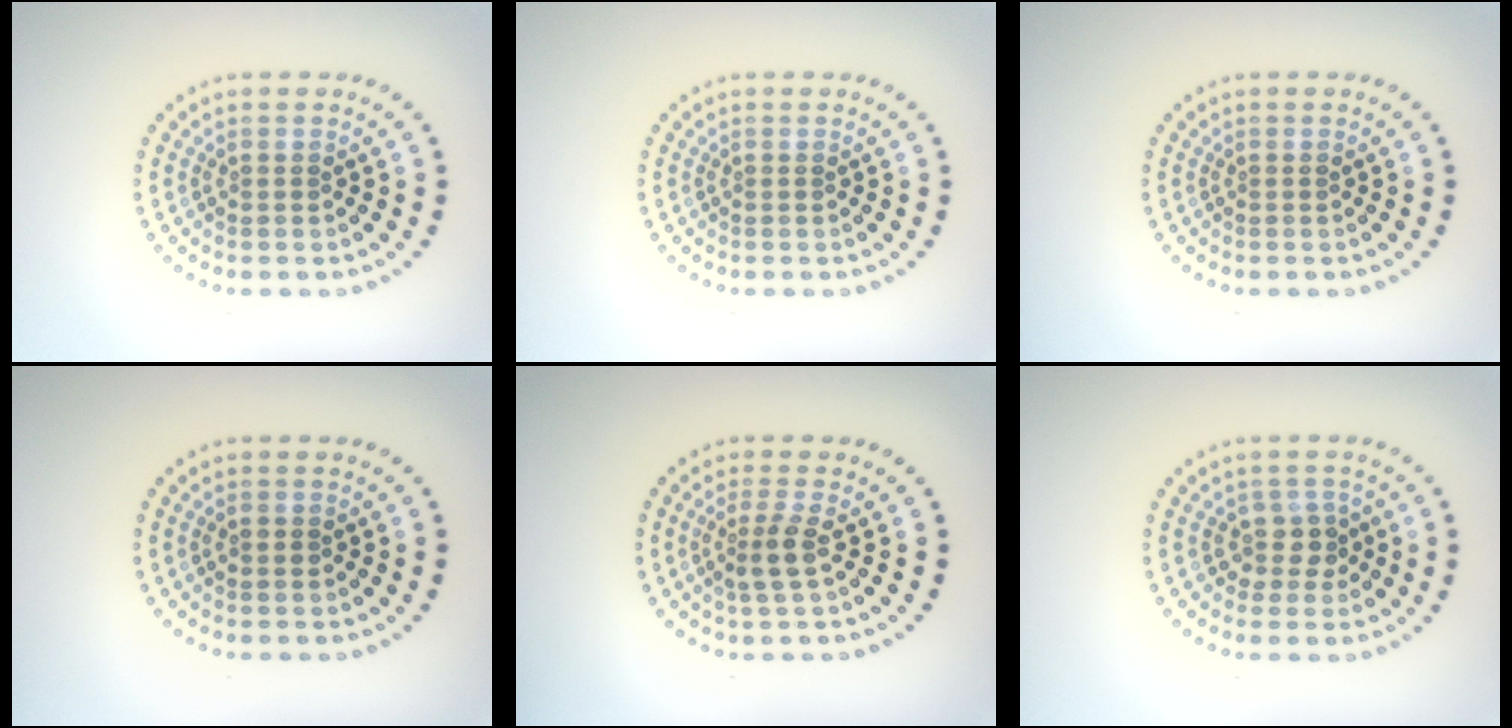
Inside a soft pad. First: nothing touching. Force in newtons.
{"total": 0.0}
{"total": 0.0}
{"total": 0.9, "press": 0.9, "slide": 0.1}
{"total": 2.2, "press": 1.9, "slide": 1.3}
{"total": 2.3, "press": 1.8, "slide": 1.5}